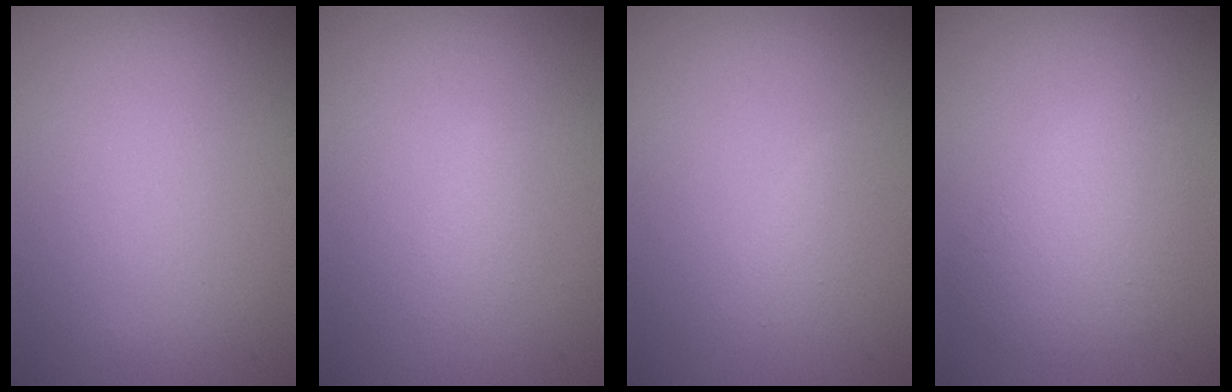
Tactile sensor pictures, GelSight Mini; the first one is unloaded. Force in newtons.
{"total": 1.1, "press": 1.1, "slide": 0.0}
{"total": 1.1, "press": 1.1, "slide": 0.1}
{"total": 3.7, "press": 3.7, "slide": 0.1}